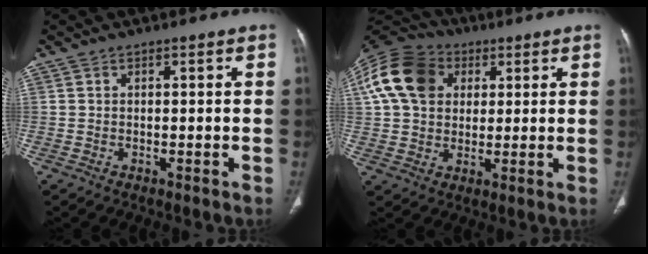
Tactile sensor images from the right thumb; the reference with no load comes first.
{"total": 16.8, "force": [4.7, 13.0, 9.6], "torque": [-0.187, 0.016, 0.076]}